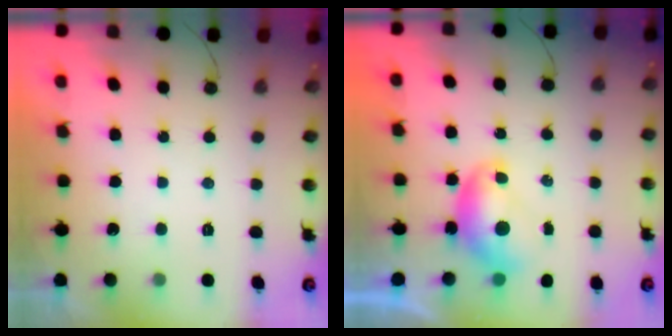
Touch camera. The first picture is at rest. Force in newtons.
{"total": 7.4, "press": 7.4, "slide": 0.1}